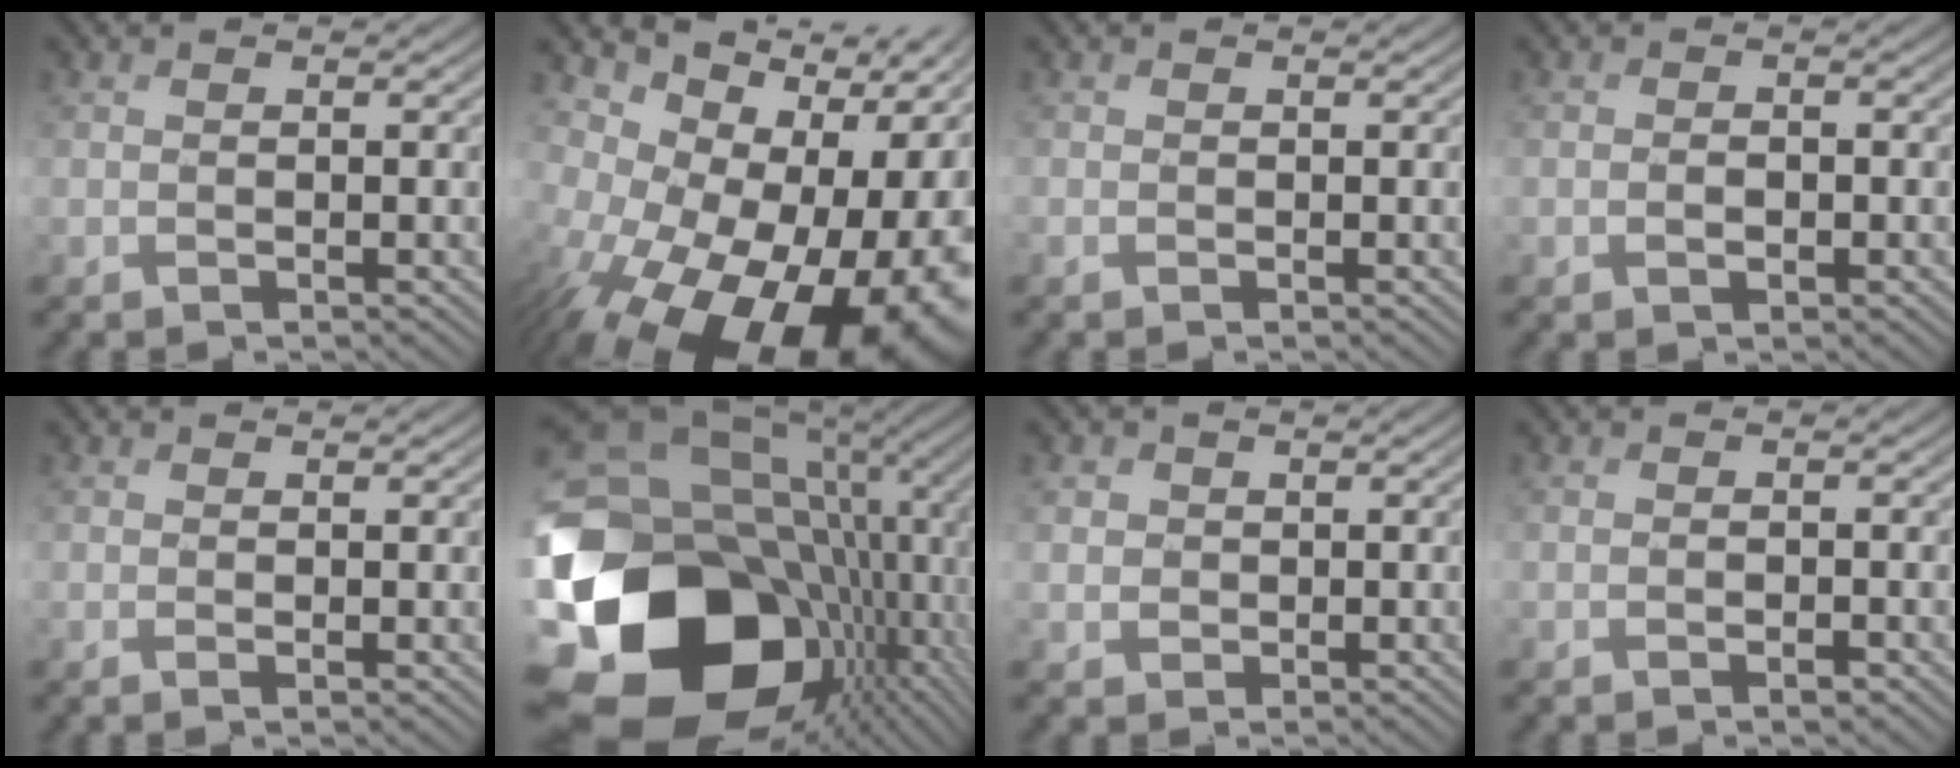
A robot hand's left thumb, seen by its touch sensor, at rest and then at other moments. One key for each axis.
{"total": 19.6, "fx": -7.4, "fy": 11.3, "fz": 14.3, "tx": -0.207, "ty": -0.038, "tz": -0.086}
{"total": 0.6, "fx": -0.2, "fy": 0.5, "fz": 0.2, "tx": -0.008, "ty": -0.003, "tz": -0.006}
{"total": 1.2, "fx": -0.3, "fy": 0.8, "fz": 0.9, "tx": -0.016, "ty": 0.000, "tz": -0.005}
{"total": 0.7, "fx": 0.5, "fy": 0.0, "fz": 0.5, "tx": -0.010, "ty": -0.001, "tz": 0.009}
{"total": 21.3, "fx": -3.0, "fy": 16.2, "fz": 13.5, "tx": -0.295, "ty": -0.034, "tz": -0.020}
{"total": 2.1, "fx": 0.5, "fy": 1.9, "fz": 0.4, "tx": -0.016, "ty": -0.004, "tz": 0.010}
{"total": 0.7, "fx": -0.3, "fy": 0.3, "fz": 0.5, "tx": -0.006, "ty": -0.001, "tz": -0.003}